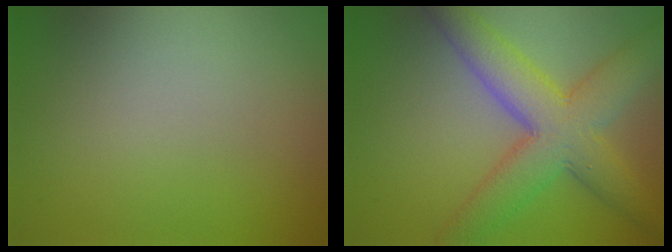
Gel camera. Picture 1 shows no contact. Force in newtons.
{"total": 7.7, "press": 7.7, "slide": 0.1}